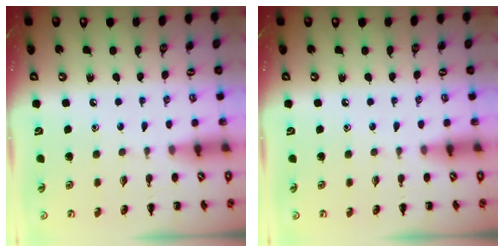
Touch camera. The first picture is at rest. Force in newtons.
{"total": 0.0}